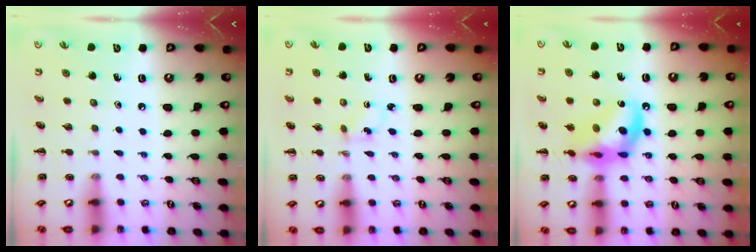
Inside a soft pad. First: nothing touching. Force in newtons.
{"total": 1.5, "press": 1.4, "slide": 0.6}
{"total": 14.1, "press": 13.7, "slide": 3.3}